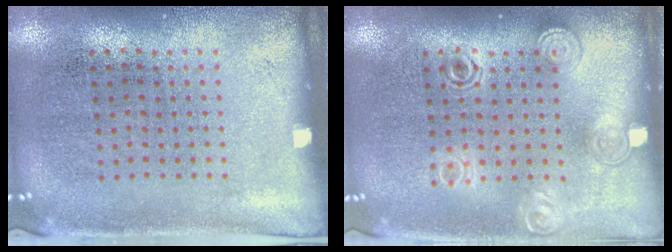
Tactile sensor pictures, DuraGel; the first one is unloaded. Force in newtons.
{"total": 1.5, "press": 1.2, "slide": 0.9}